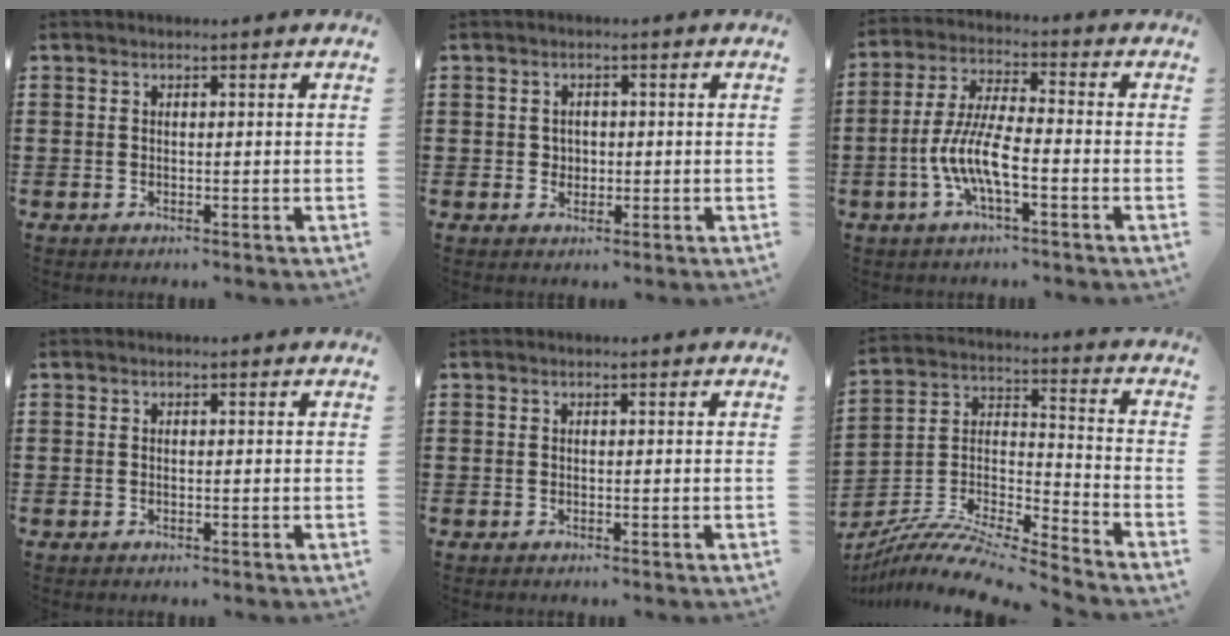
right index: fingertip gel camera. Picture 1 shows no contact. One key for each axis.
{"total": 1.6, "fx": 0.0, "fy": 1.5, "fz": 0.5, "tx": -0.015, "ty": 0.007, "tz": -0.002}
{"total": 8.0, "fx": -3.0, "fy": 1.9, "fz": 7.2, "tx": -0.168, "ty": -0.013, "tz": -0.063}
{"total": 0.0}
{"total": 0.0}
{"total": 9.7, "fx": -8.9, "fy": 1.2, "fz": 3.8, "tx": -0.078, "ty": 0.007, "tz": -0.181}